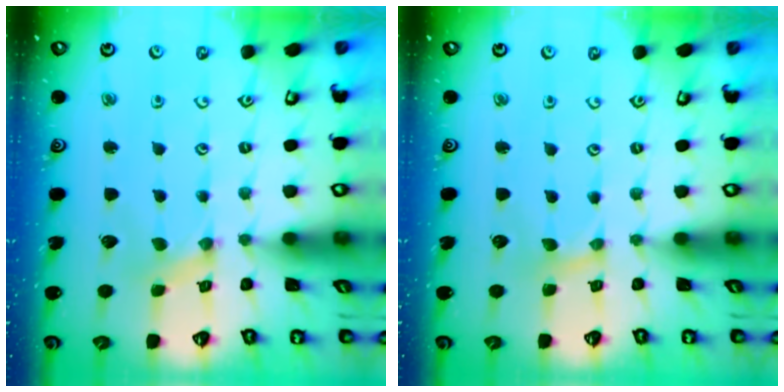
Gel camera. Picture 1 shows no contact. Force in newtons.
{"total": 0.7, "press": 0.6, "slide": 0.2}